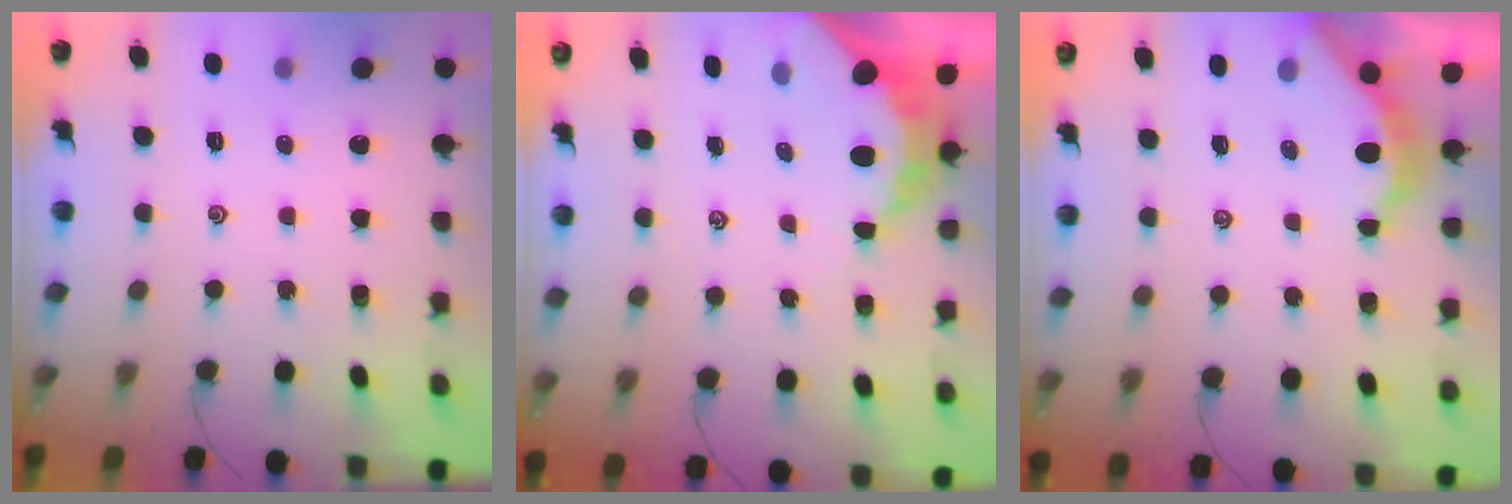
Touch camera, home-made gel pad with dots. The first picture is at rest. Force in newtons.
{"total": 8.0, "press": 8.0, "slide": 0.8}
{"total": 4.4, "press": 4.4, "slide": 0.6}